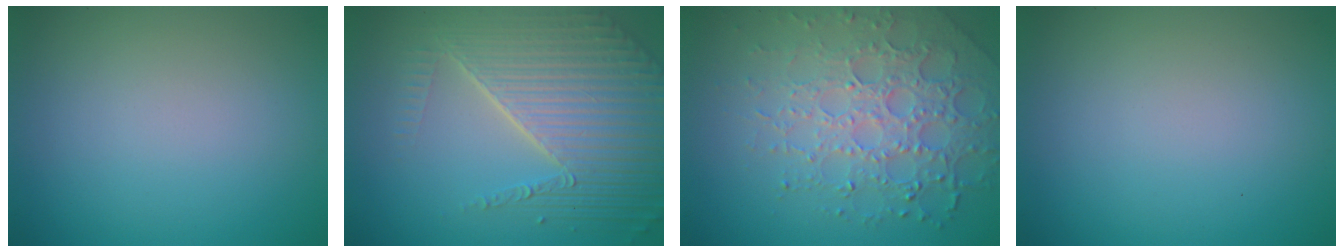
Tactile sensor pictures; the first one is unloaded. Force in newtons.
{"total": 8.3, "press": 5.6, "slide": 6.1}
{"total": 6.2, "press": 4.7, "slide": 4.0}
{"total": 0.0}